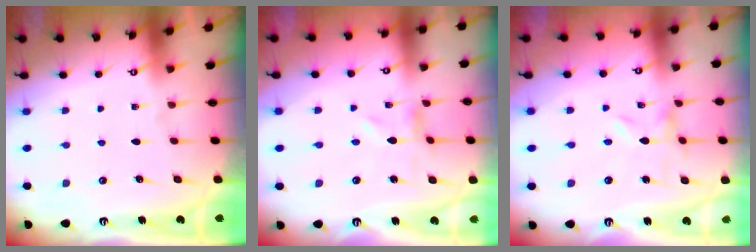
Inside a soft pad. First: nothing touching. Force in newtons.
{"total": 0.0}
{"total": 0.0}